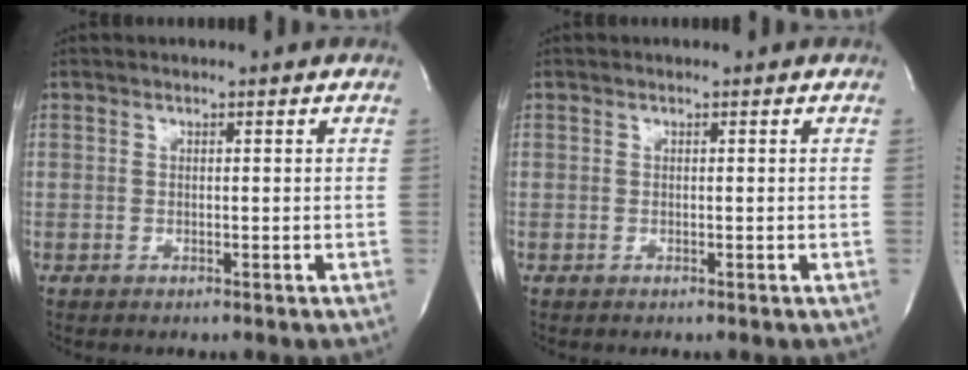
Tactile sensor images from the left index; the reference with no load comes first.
{"total": 0.0}